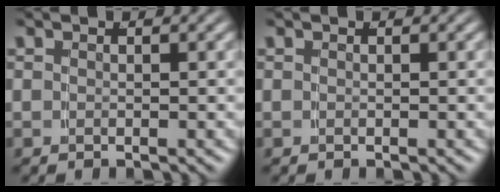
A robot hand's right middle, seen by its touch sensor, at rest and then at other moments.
{"total": 0.0}